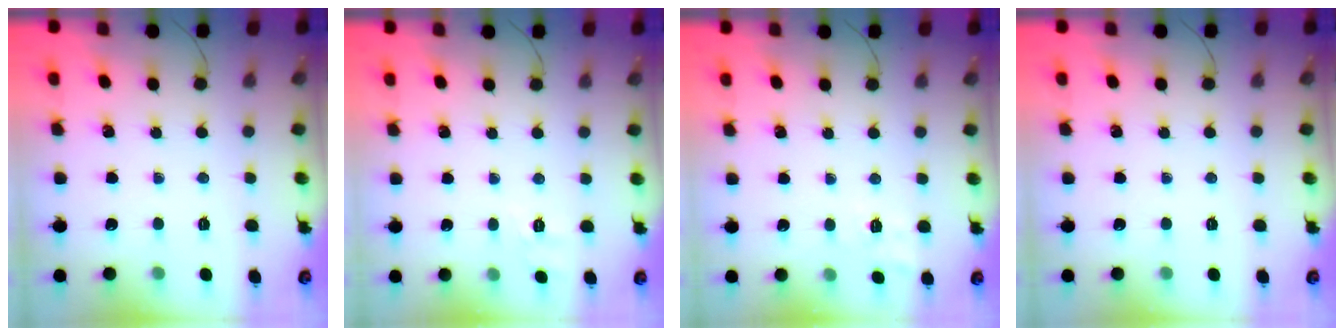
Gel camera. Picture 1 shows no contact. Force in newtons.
{"total": 7.0, "press": 6.7, "slide": 2.1}
{"total": 6.9, "press": 6.5, "slide": 2.2}
{"total": 0.0}